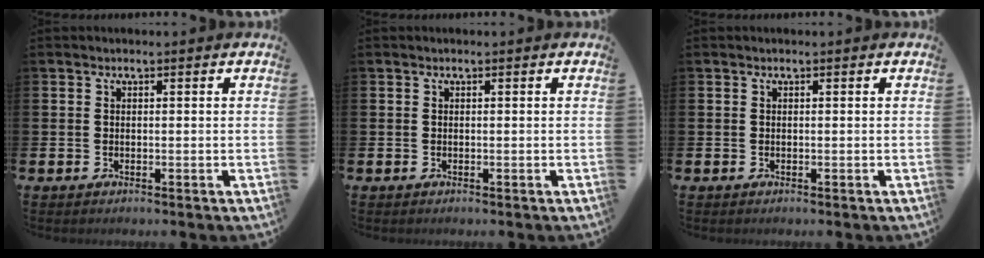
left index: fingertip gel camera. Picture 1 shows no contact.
{"total": 0.0}
{"total": 0.0}